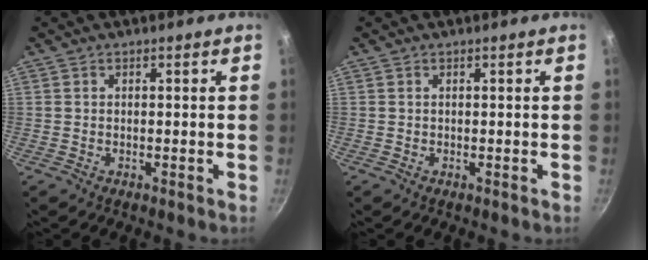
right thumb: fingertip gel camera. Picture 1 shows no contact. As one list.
[{"total": 0.0}]